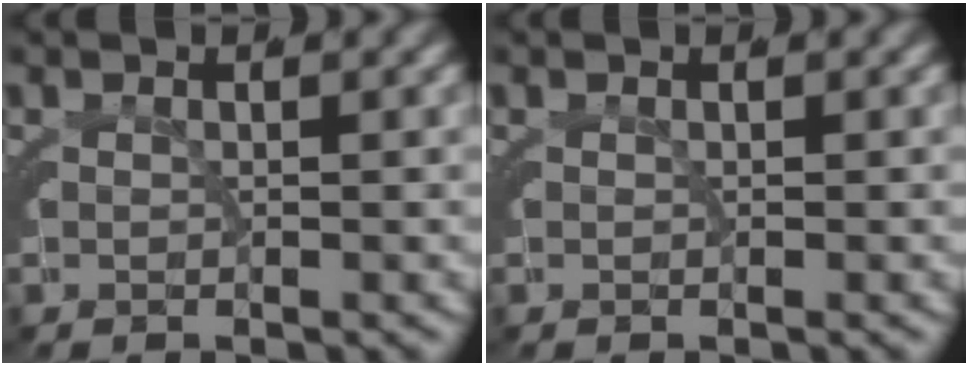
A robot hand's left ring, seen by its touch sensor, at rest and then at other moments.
{"total": 0.0}